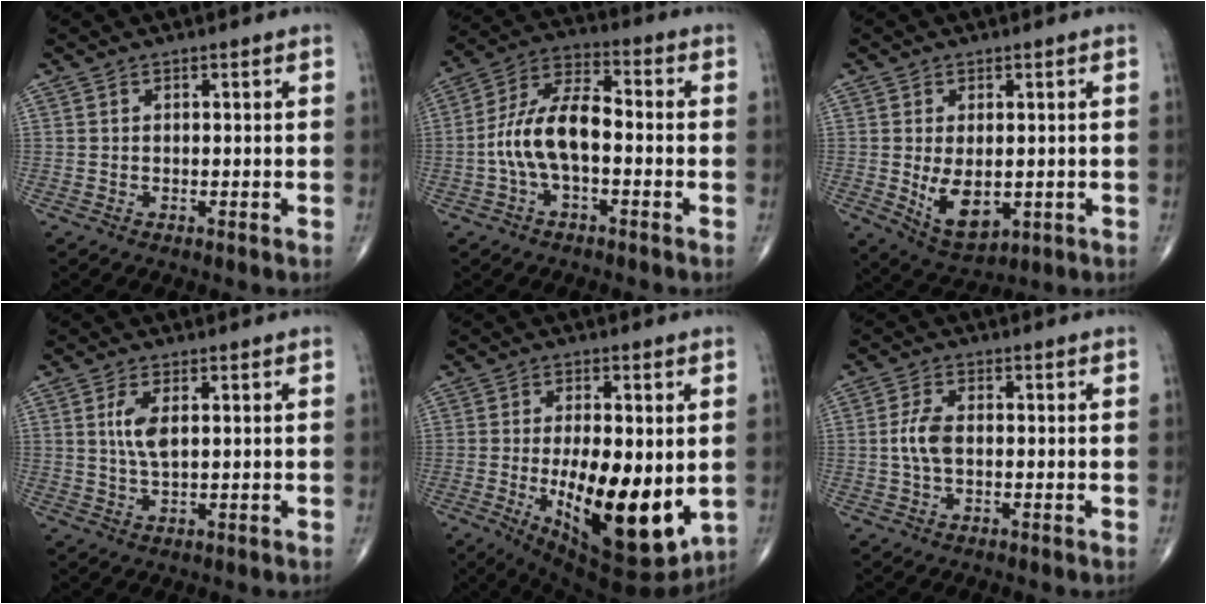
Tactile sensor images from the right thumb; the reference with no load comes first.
{"total": 11.6, "force": [-1.9, 5.7, 10.0], "torque": [-0.198, 0.044, -0.043]}
{"total": 8.4, "force": [-1.0, 4.9, 6.8], "torque": [-0.103, -0.016, 0.001]}
{"total": 4.7, "force": [1.2, 1.8, 4.1], "torque": [-0.090, -0.005, 0.026]}
{"total": 20.2, "force": [-4.1, 8.1, 18.0], "torque": [-0.238, -0.032, -0.033]}
{"total": 4.5, "force": [-0.2, 2.4, 3.9], "torque": [-0.090, 0.006, -0.007]}